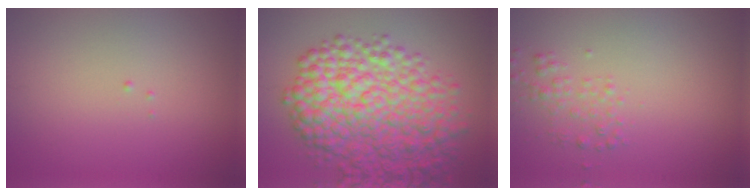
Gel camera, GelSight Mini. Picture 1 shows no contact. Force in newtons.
{"total": 11.2, "press": 11.2, "slide": 0.2}
{"total": 1.6, "press": 1.6, "slide": 0.0}